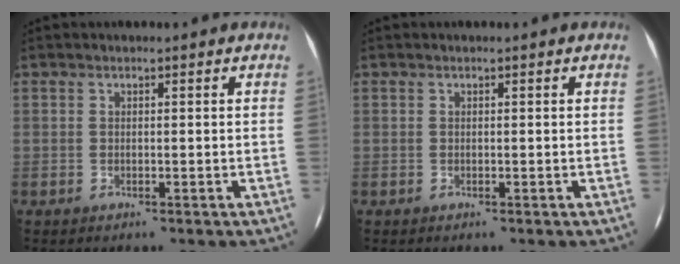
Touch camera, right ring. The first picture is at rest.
{"total": 0.0}